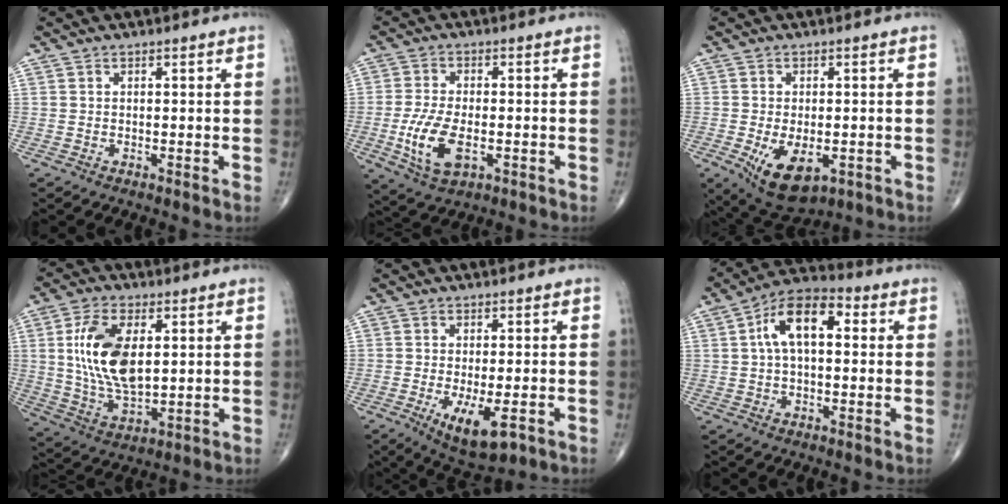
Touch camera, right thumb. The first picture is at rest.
{"total": 9.6, "force": [-2.4, 4.9, 7.9], "torque": [-0.162, -0.003, -0.039]}
{"total": 9.7, "force": [-3.3, 5.3, 7.5], "torque": [-0.115, -0.008, -0.039]}
{"total": 14.8, "force": [2.7, 7.6, 12.4], "torque": [-0.235, -0.014, 0.059]}
{"total": 8.5, "force": [-3.2, 3.3, 7.2], "torque": [-0.118, -0.012, -0.042]}
{"total": 11.4, "force": [2.1, 6.0, 9.4], "torque": [-0.160, 0.032, 0.025]}